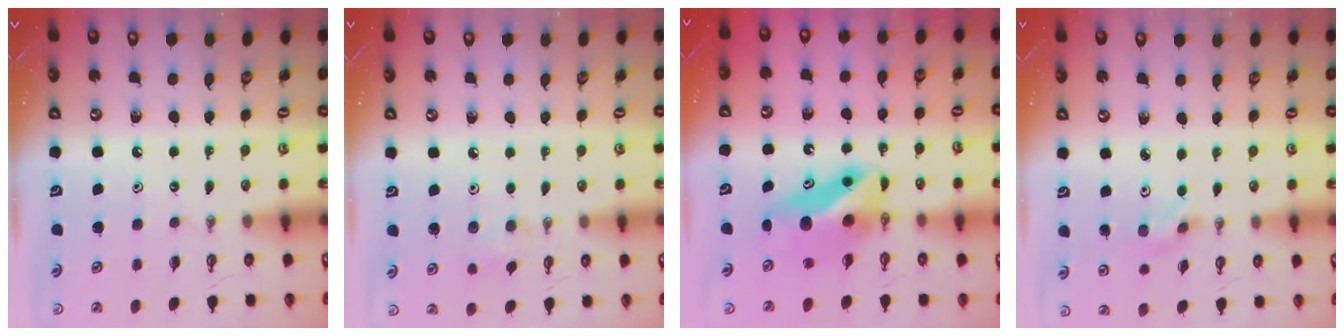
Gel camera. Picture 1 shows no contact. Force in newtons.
{"total": 6.1, "press": 6.0, "slide": 0.9}
{"total": 7.8, "press": 7.7, "slide": 0.6}
{"total": 2.5, "press": 2.5, "slide": 0.5}